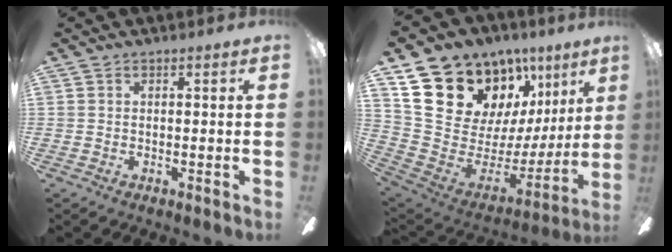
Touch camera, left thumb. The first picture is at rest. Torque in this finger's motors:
{"motor_torque": [0.68, 0.90, 1.22, -1.55, 0.17]}